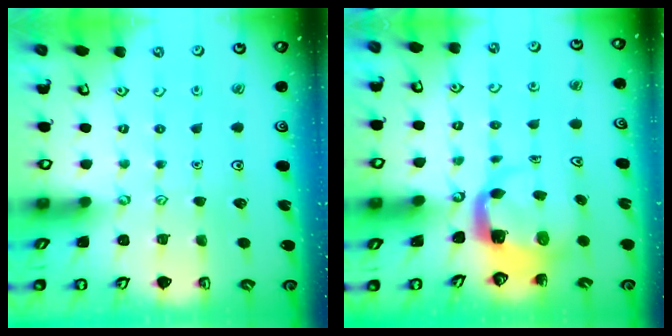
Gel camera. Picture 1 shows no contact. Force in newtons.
{"total": 3.9, "press": 3.8, "slide": 0.5}